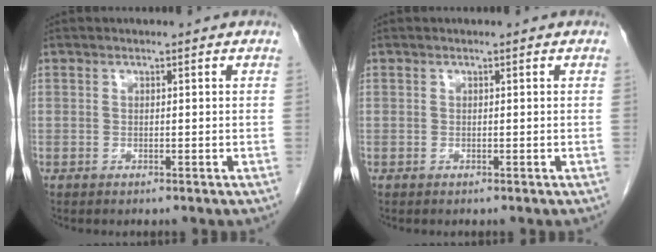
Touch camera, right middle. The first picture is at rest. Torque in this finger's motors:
{"motor_torque": [0.19, -0.06, 0.03, 0.01]}